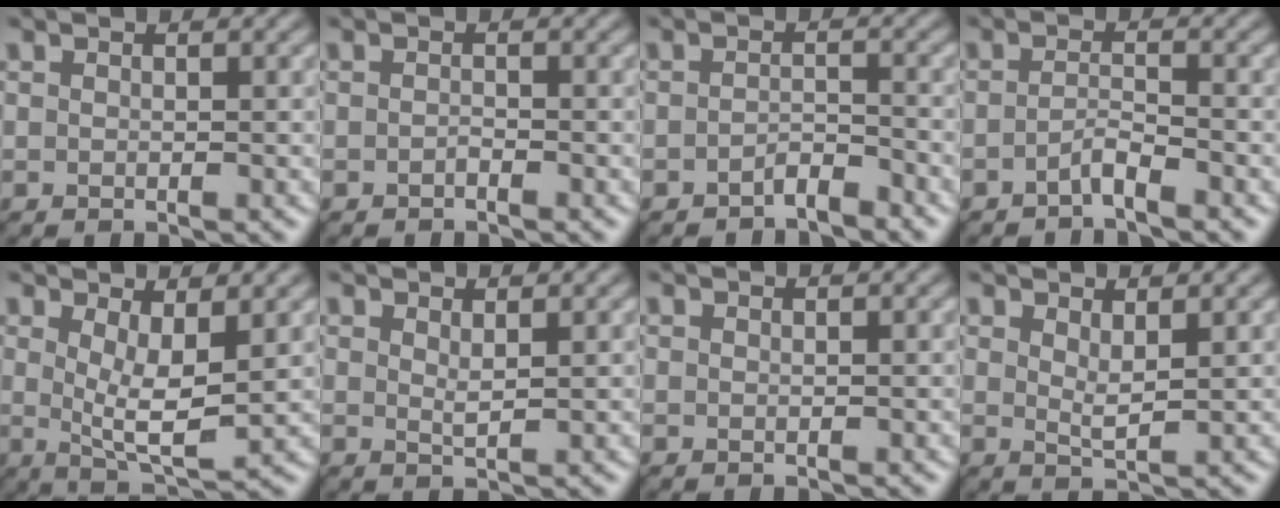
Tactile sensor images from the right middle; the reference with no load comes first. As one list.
[{"total": 0.6, "force": [-0.4, 0.2, 0.3], "torque": [-0.006, 0.002, -0.008]}, {"total": 1.6, "force": [-1.4, 0.3, 0.7], "torque": [-0.013, 0.006, -0.026]}, {"total": 1.6, "force": [-1.2, 0.2, 1.1], "torque": [-0.021, 0.004, -0.027]}, {"total": 4.6, "force": [1.1, 1.5, 4.3], "torque": [-0.078, -0.014, 0.024]}, {"total": 1.0, "force": [0.7, 0.1, 0.7], "torque": [-0.015, -0.002, 0.013]}, {"total": 0.0}, {"total": 1.7, "force": [1.0, 0.4, 1.3], "torque": [-0.026, -0.006, 0.020]}]